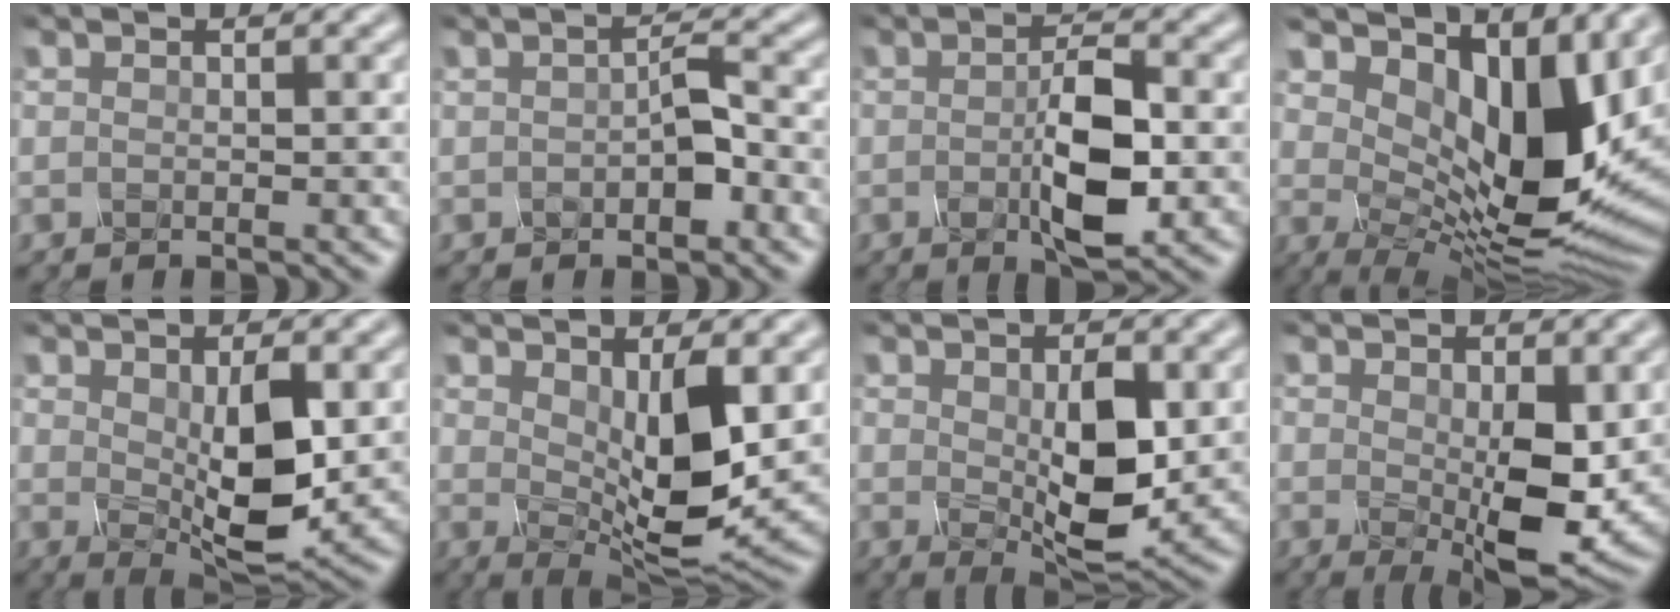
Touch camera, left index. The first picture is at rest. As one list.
[{"total": 1.8, "force": [-0.6, 0.3, 1.6], "torque": [-0.033, 0.007, -0.008]}, {"total": 5.3, "force": [-1.0, 1.5, 5.0], "torque": [-0.098, 0.000, -0.014]}, {"total": 11.0, "force": [4.7, 5.2, 8.5], "torque": [-0.138, -0.009, 0.092]}, {"total": 5.7, "force": [0.3, 2.1, 5.4], "torque": [-0.103, -0.010, 0.017]}, {"total": 7.0, "force": [0.9, 2.6, 6.5], "torque": [-0.117, -0.012, 0.027]}, {"total": 6.0, "force": [0.1, 2.5, 5.4], "torque": [-0.105, -0.010, 0.013]}, {"total": 6.8, "force": [-0.3, 2.6, 6.3], "torque": [-0.117, -0.013, 0.006]}]